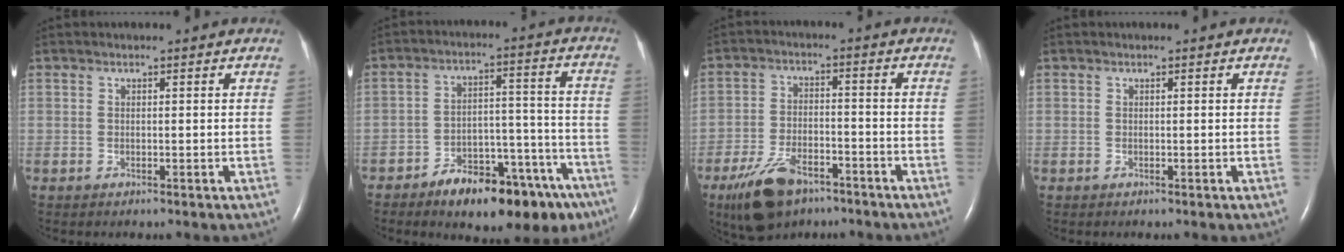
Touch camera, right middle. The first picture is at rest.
{"total": 17.2, "force": [-12.6, 6.6, 9.7], "torque": [-0.084, 0.054, -0.180]}
{"total": 9.6, "force": [-6.4, 4.2, 5.8], "torque": [-0.122, -0.011, -0.111]}
{"total": 0.0}